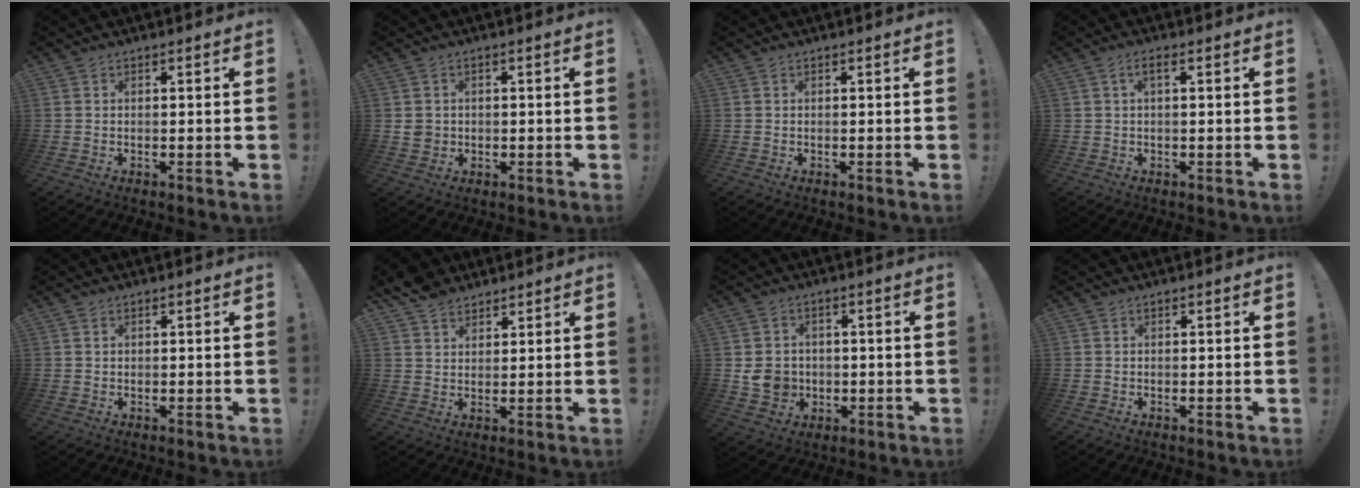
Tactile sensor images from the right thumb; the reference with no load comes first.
{"total": 3.3, "force": [0.4, 3.1, 0.9], "torque": [-0.022, 0.003, 0.008]}
{"total": 0.0}
{"total": 2.3, "force": [0.4, 0.7, 2.1], "torque": [-0.034, 0.003, 0.004]}
{"total": 0.7, "force": [0.4, 0.6, 0.1], "torque": [0.003, 0.000, 0.008]}
{"total": 6.3, "force": [5.1, 3.5, 1.1], "torque": [-0.018, -0.033, 0.098]}
{"total": 8.2, "force": [-0.5, 7.6, 2.9], "torque": [-0.058, 0.009, -0.003]}
{"total": 0.0}